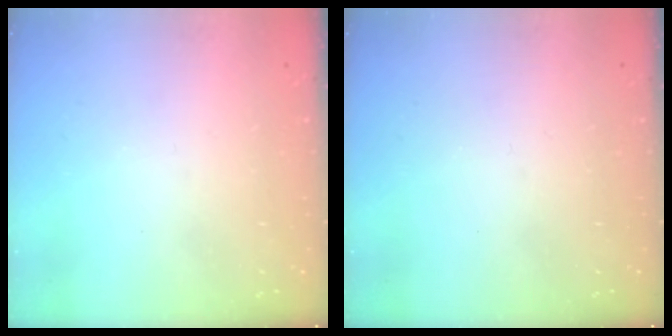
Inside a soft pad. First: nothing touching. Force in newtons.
{"total": 0.0}